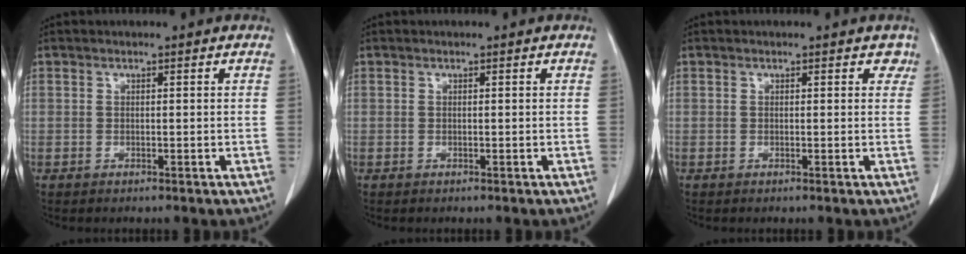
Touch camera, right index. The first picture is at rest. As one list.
[{"total": 0.0}, {"total": 1.3, "force": [0.9, 1.0, 0.3], "torque": [0.010, 0.002, 0.001]}]